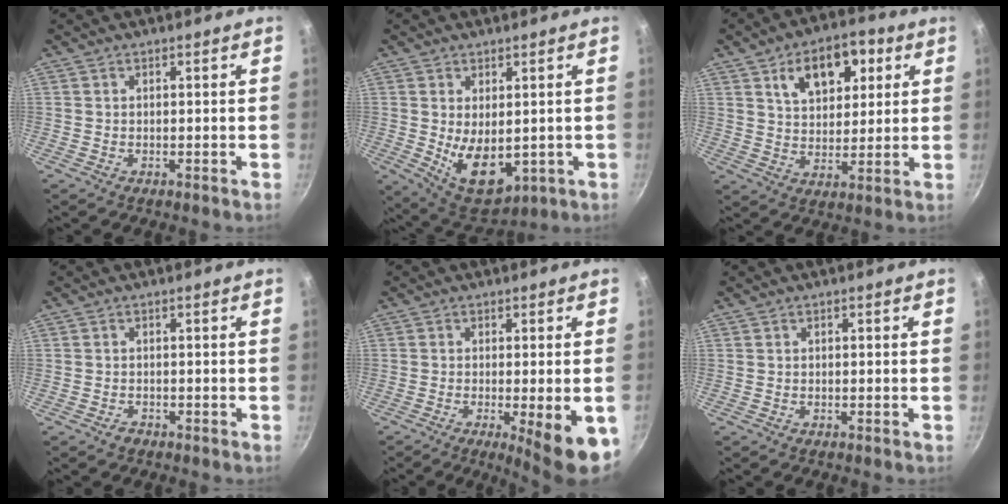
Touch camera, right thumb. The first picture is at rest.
{"total": 10.9, "force": [-1.1, 6.3, 8.9], "torque": [-0.125, -0.014, 0.009]}
{"total": 12.9, "force": [5.3, 7.8, 8.9], "torque": [-0.096, -0.008, 0.086]}
{"total": 1.2, "force": [-0.9, 0.7, 0.4], "torque": [-0.007, 0.003, -0.017]}
{"total": 11.4, "force": [-4.4, 2.6, 10.2], "torque": [-0.115, -0.012, -0.055]}
{"total": 0.0}